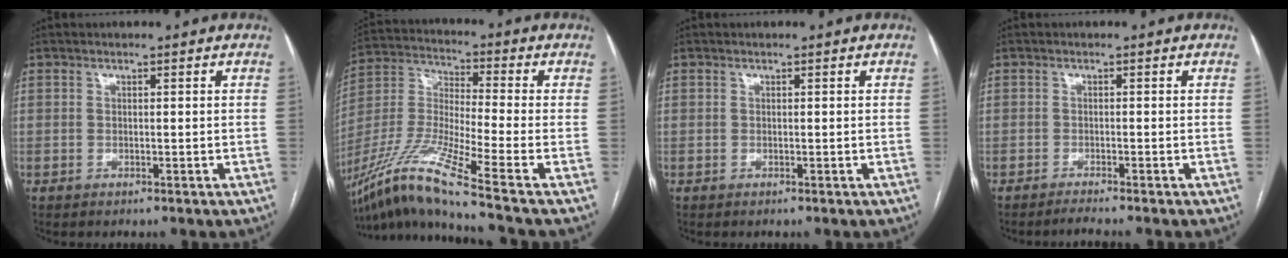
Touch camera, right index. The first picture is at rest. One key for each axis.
{"total": 16.3, "fx": -11.8, "fy": -2.6, "fz": 11.0, "tx": -0.240, "ty": -0.019, "tz": -0.222}
{"total": 0.0}
{"total": 2.1, "fx": -1.9, "fy": -0.7, "fz": 0.7, "tx": -0.011, "ty": -0.003, "tz": -0.031}